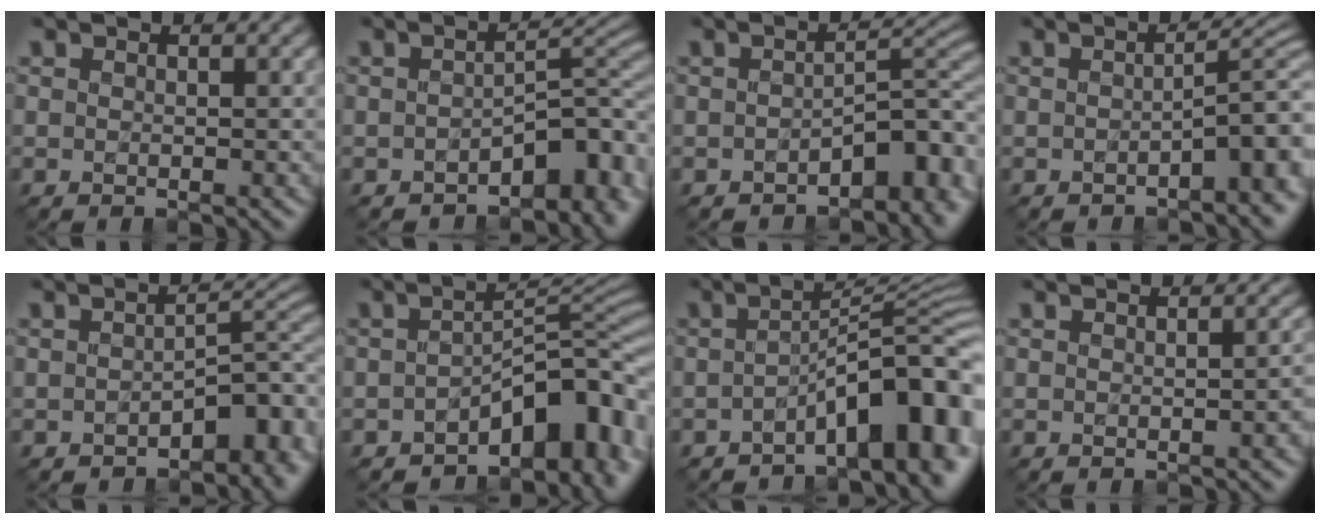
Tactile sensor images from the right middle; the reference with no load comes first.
{"total": 6.1, "force": [-3.1, 3.0, 4.3], "torque": [-0.033, 0.005, -0.048]}
{"total": 5.6, "force": [-2.5, 2.6, 4.3], "torque": [-0.040, 0.007, -0.039]}
{"total": 5.8, "force": [-2.0, 1.9, 5.1], "torque": [-0.059, 0.006, -0.030]}
{"total": 5.3, "force": [-2.4, 2.6, 4.0], "torque": [-0.036, 0.006, -0.037]}
{"total": 9.0, "force": [-4.7, 4.2, 6.4], "torque": [-0.059, 0.004, -0.080]}
{"total": 9.5, "force": [-4.1, 3.0, 8.1], "torque": [-0.094, 0.016, -0.069]}
{"total": 1.4, "force": [-0.7, 0.4, 1.2], "torque": [-0.015, 0.001, -0.009]}